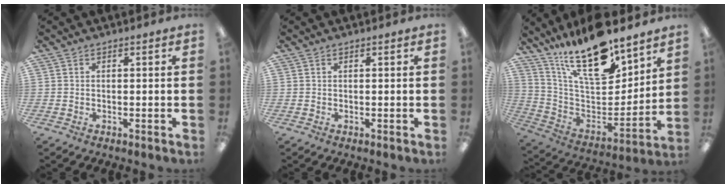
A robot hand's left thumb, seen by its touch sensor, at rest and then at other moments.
{"total": 0.0}
{"total": 21.8, "force": [16.4, 7.2, 12.4], "torque": [-0.217, -0.106, 0.283]}